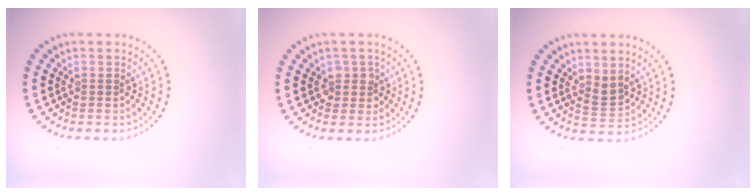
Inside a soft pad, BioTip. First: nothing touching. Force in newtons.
{"total": 1.6, "press": 1.5, "slide": 0.7}
{"total": 1.8, "press": 1.5, "slide": 1.1}